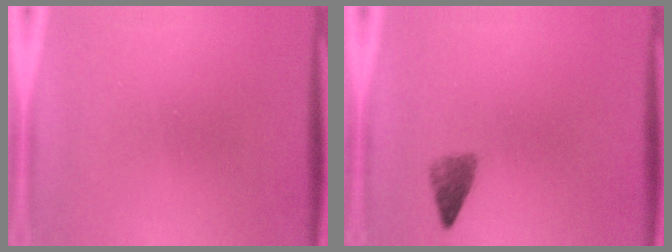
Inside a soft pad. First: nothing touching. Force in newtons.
{"total": 2.2}